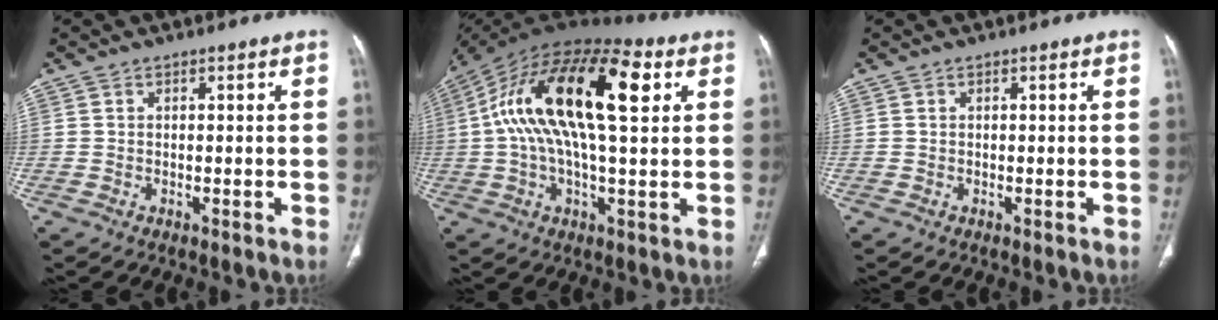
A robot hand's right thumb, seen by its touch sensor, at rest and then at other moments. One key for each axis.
{"total": 23.8, "fx": 5.7, "fy": 9.6, "fz": 21.0, "tx": -0.383, "ty": 0.032, "tz": 0.083}
{"total": 0.0}